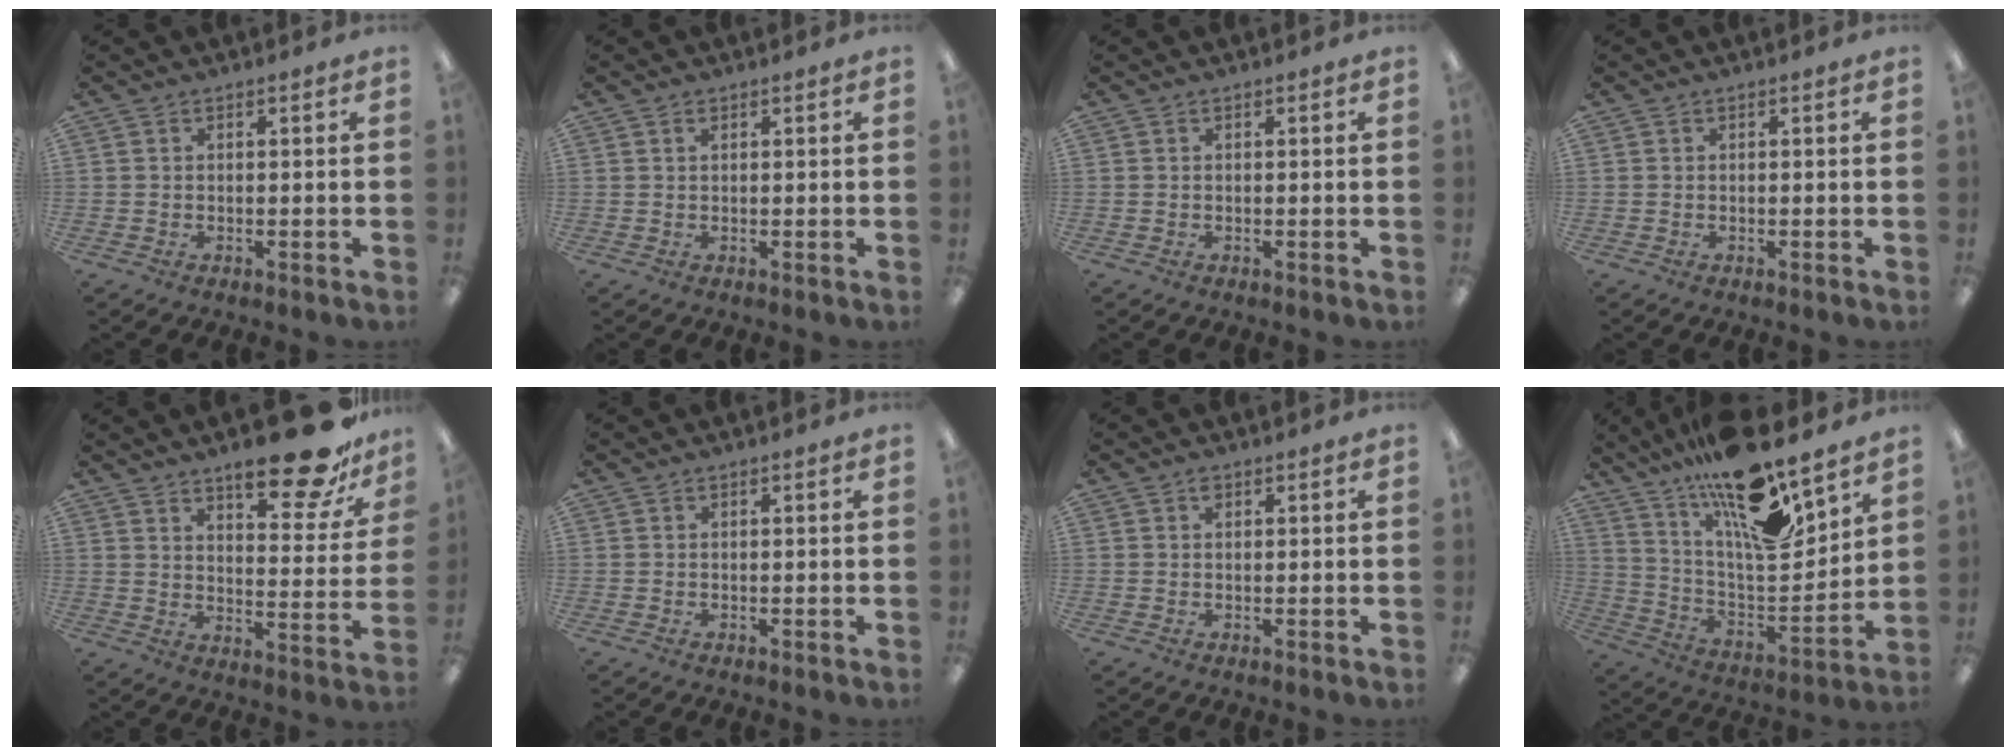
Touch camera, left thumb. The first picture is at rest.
{"total": 0.9, "force": [0.5, 0.5, 0.6], "torque": [-0.013, 0.003, 0.009]}
{"total": 0.0}
{"total": 0.0}
{"total": 16.8, "force": [12.5, 5.6, 9.8], "torque": [-0.130, -0.079, 0.204]}
{"total": 0.0}
{"total": 1.0, "force": [0.6, 0.6, 0.6], "torque": [-0.007, 0.000, 0.008]}
{"total": 19.8, "force": [15.0, 5.1, 12.0], "torque": [-0.209, -0.108, 0.255]}